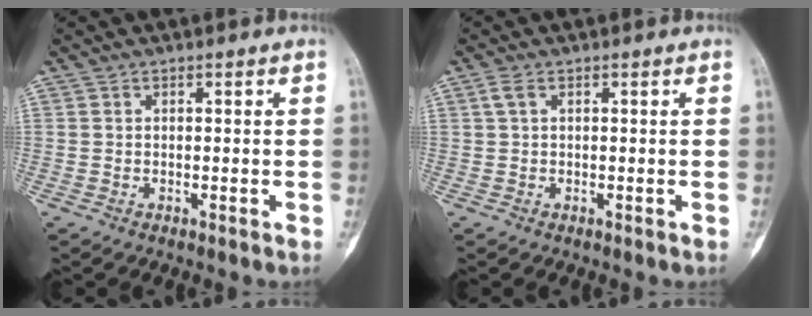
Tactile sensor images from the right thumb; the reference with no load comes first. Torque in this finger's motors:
{"motor_torque": [0.28, 0.28, 0.09, -0.10, 0.00]}